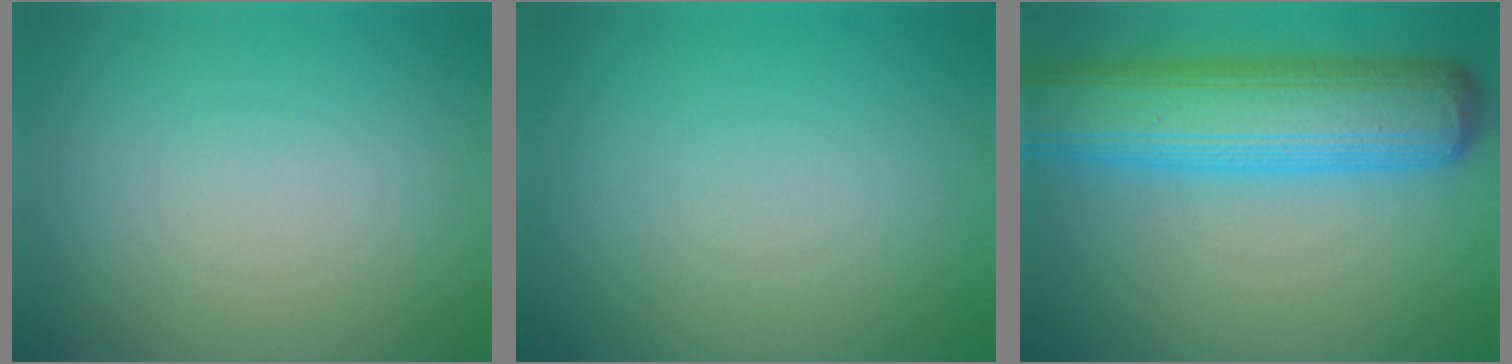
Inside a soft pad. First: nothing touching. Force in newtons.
{"total": 0.0}
{"total": 10.5, "press": 10.5, "slide": 0.4}